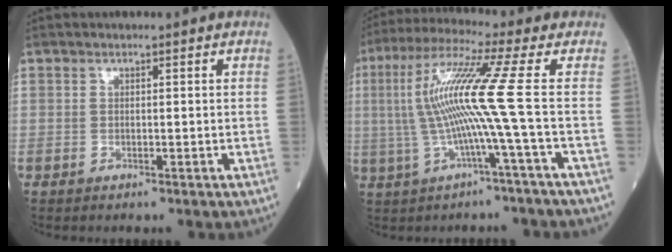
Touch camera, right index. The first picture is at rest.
{"total": 11.1, "force": [-0.4, -2.2, 10.9], "torque": [-0.219, 0.016, -0.008]}